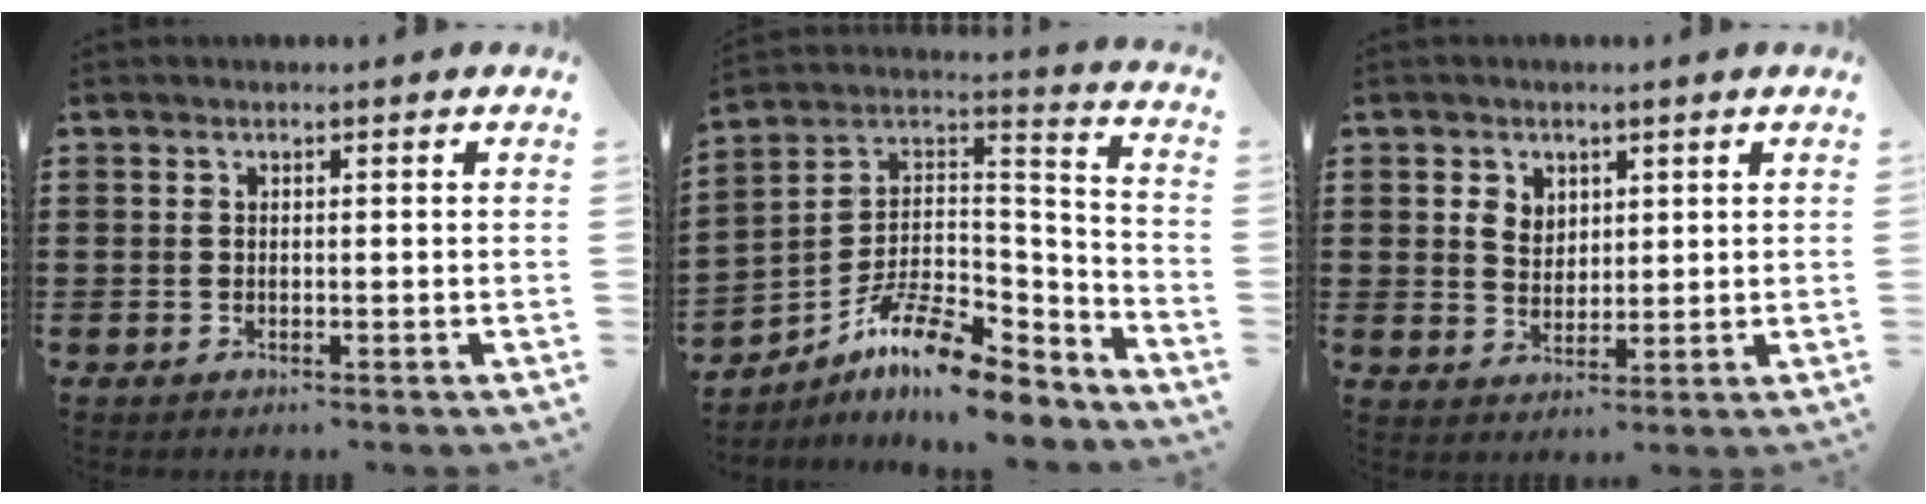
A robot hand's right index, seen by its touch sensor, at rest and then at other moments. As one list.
[{"total": 11.4, "force": [-8.6, 3.4, 6.7], "torque": [-0.129, 0.018, -0.167]}, {"total": 3.4, "force": [1.7, 2.8, 1.0], "torque": [-0.022, 0.009, 0.029]}]